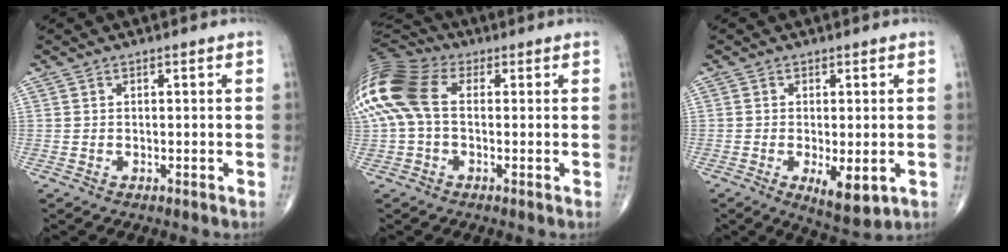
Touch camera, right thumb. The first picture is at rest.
{"total": 14.9, "force": [1.6, 9.5, 11.4], "torque": [-0.271, 0.031, 0.020]}
{"total": 6.8, "force": [-1.8, 2.7, 6.0], "torque": [-0.091, -0.018, -0.022]}